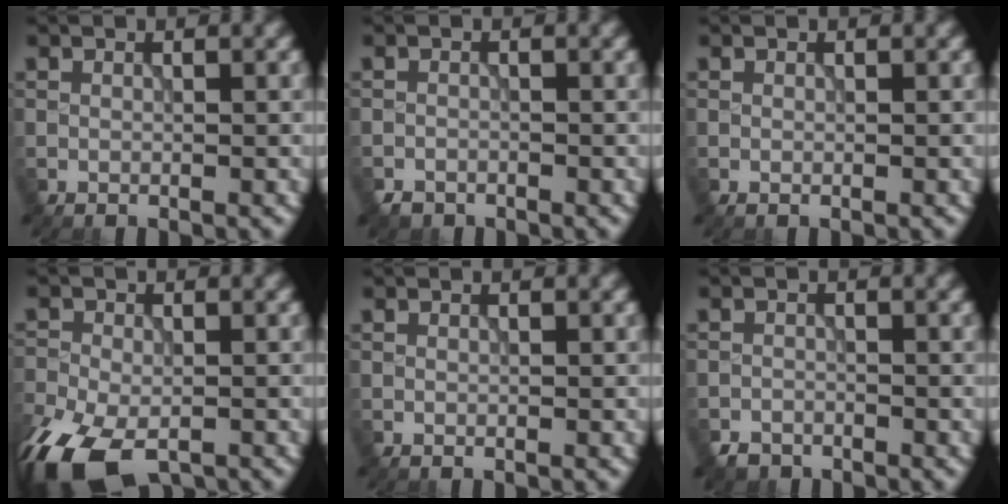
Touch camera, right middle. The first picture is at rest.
{"total": 1.2, "force": [-1.1, 0.6, 0.0], "torque": [0.001, -0.001, -0.022]}
{"total": 0.0}
{"total": 10.4, "force": [-6.8, 5.1, 6.0], "torque": [-0.130, -0.041, -0.117]}
{"total": 0.0}
{"total": 1.7, "force": [-1.5, 0.8, 0.1], "torque": [0.000, 0.000, -0.030]}